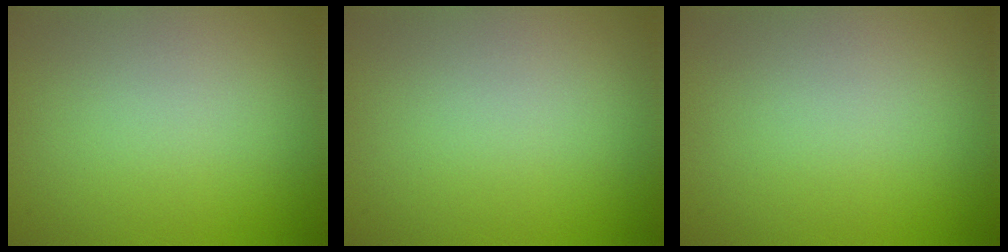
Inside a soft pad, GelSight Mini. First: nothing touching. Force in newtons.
{"total": 0.0}
{"total": 0.0}